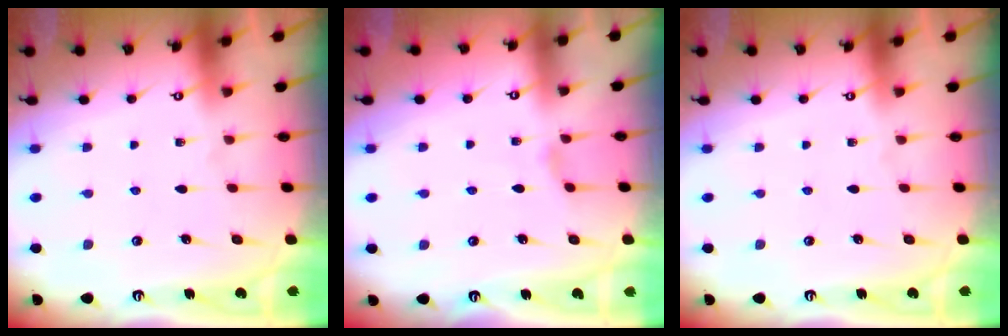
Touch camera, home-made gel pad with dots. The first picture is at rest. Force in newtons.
{"total": 0.8, "press": 0.7, "slide": 0.3}
{"total": 0.0}